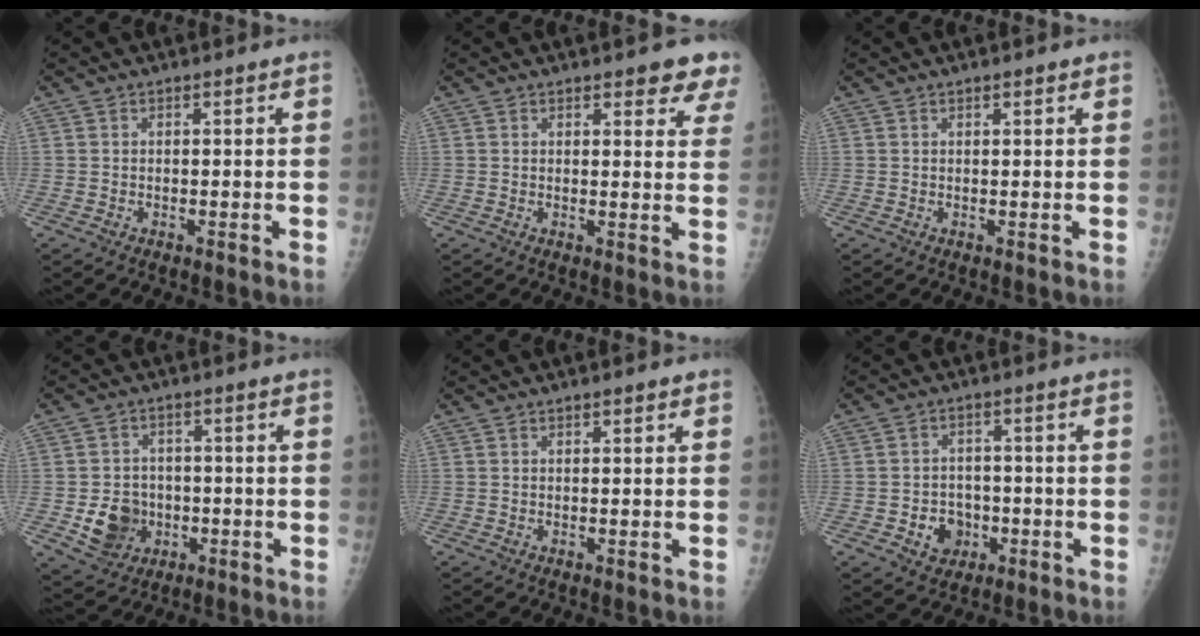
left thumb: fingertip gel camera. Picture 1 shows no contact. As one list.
[{"total": 7.0, "force": [5.3, 2.4, 3.9], "torque": [-0.012, -0.022, 0.049]}, {"total": 0.9, "force": [0.6, 0.2, 0.7], "torque": [-0.006, 0.000, 0.009]}, {"total": 8.0, "force": [-1.9, 7.0, 3.4], "torque": [-0.025, 0.007, -0.025]}, {"total": 1.2, "force": [0.8, 0.3, 0.9], "torque": [-0.009, -0.001, 0.011]}, {"total": 5.8, "force": [-2.0, 5.0, 2.2], "torque": [-0.003, 0.014, -0.027]}]